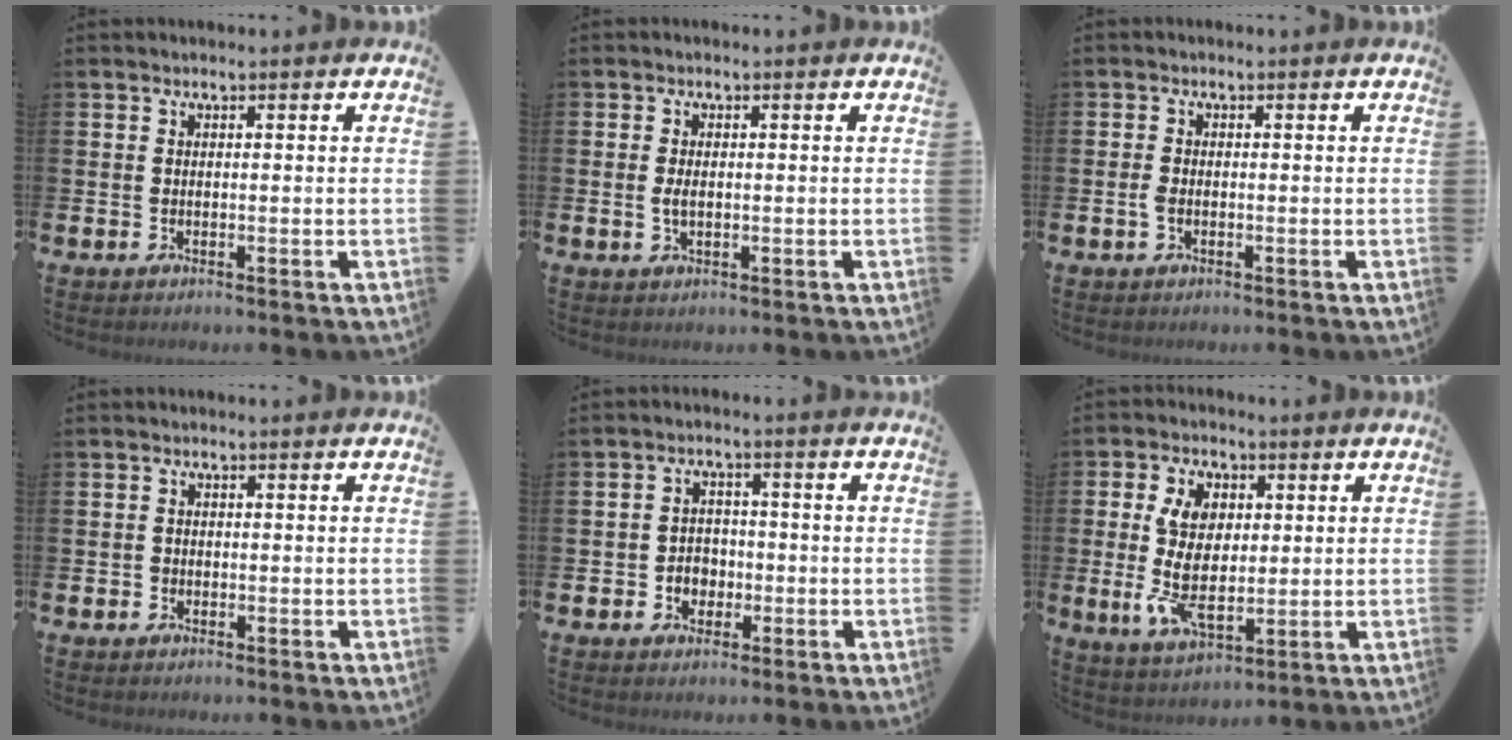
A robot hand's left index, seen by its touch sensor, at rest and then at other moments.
{"total": 1.8, "force": [0.1, 1.0, 1.5], "torque": [-0.023, 0.001, -0.001]}
{"total": 1.4, "force": [-0.9, 0.7, 0.9], "torque": [-0.020, 0.003, -0.017]}
{"total": 1.1, "force": [-0.9, 0.5, -0.3], "torque": [0.002, 0.006, -0.019]}
{"total": 2.9, "force": [-0.9, 2.6, 0.9], "torque": [-0.019, 0.002, -0.024]}
{"total": 9.0, "force": [1.5, 5.6, 6.9], "torque": [-0.140, -0.008, 0.020]}